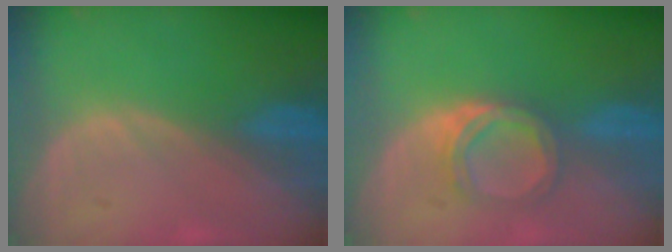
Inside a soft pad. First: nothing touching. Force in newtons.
{"total": 4.6, "press": 4.5, "slide": 0.8}